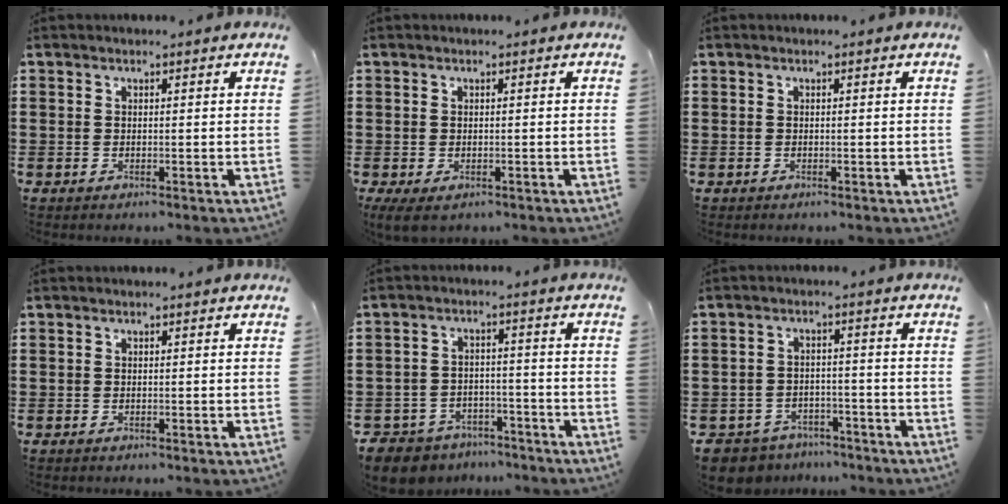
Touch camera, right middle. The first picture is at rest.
{"total": 0.7, "force": [-0.4, 0.3, 0.6], "torque": [-0.012, -0.003, -0.007]}
{"total": 0.0}
{"total": 0.0}
{"total": 5.4, "force": [-5.2, 1.3, 0.3], "torque": [-0.029, 0.003, -0.112]}
{"total": 4.3, "force": [-4.2, 1.1, 0.0], "torque": [-0.020, 0.001, -0.093]}